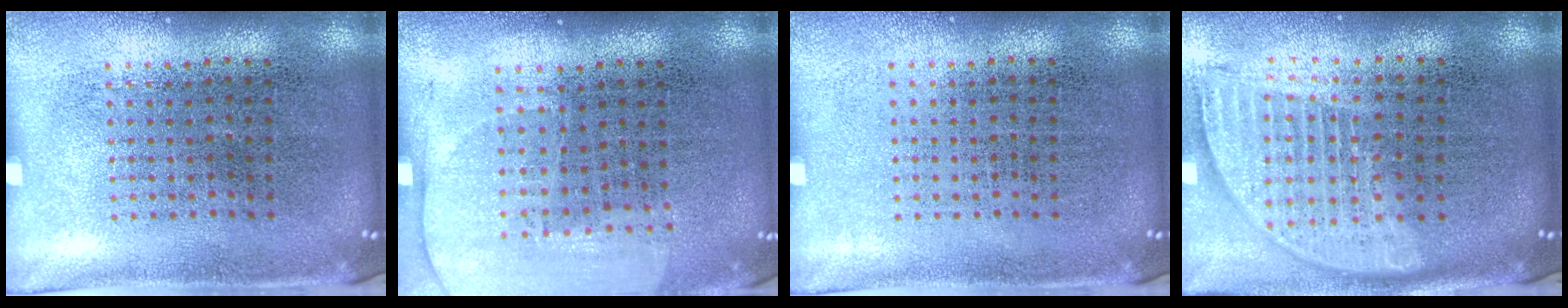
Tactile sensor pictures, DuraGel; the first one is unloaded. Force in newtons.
{"total": 1.4, "press": 1.3, "slide": 0.5}
{"total": 0.0}
{"total": 1.8, "press": 1.5, "slide": 0.9}